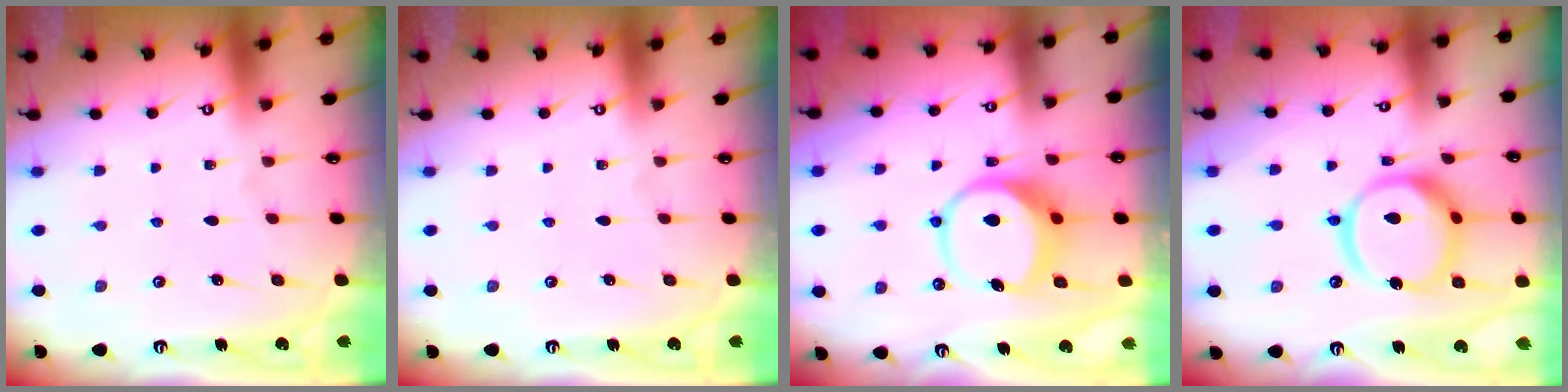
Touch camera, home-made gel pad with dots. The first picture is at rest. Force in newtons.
{"total": 0.0}
{"total": 8.3, "press": 8.2, "slide": 1.2}
{"total": 16.5, "press": 16.4, "slide": 1.8}